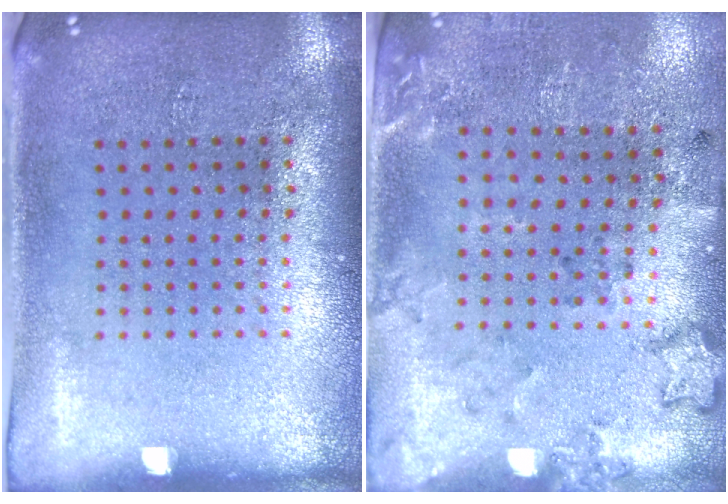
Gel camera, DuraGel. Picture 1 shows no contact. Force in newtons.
{"total": 2.0, "press": 1.4, "slide": 1.4}